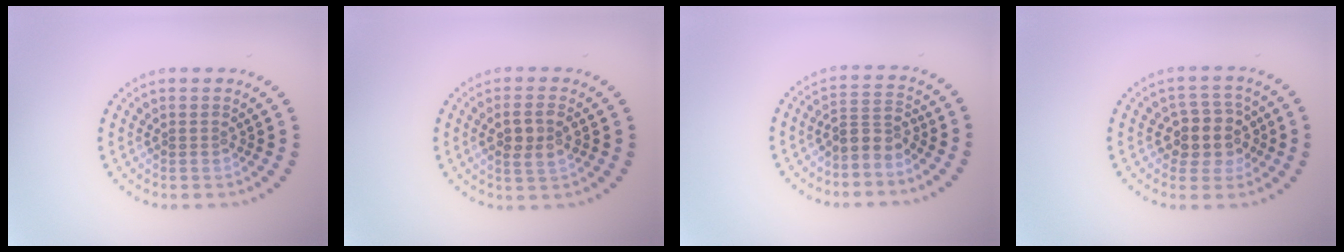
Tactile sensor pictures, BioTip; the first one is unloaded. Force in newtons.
{"total": 2.7, "press": 2.5, "slide": 0.9}
{"total": 2.5, "press": 2.0, "slide": 1.5}
{"total": 3.8, "press": 3.5, "slide": 1.5}